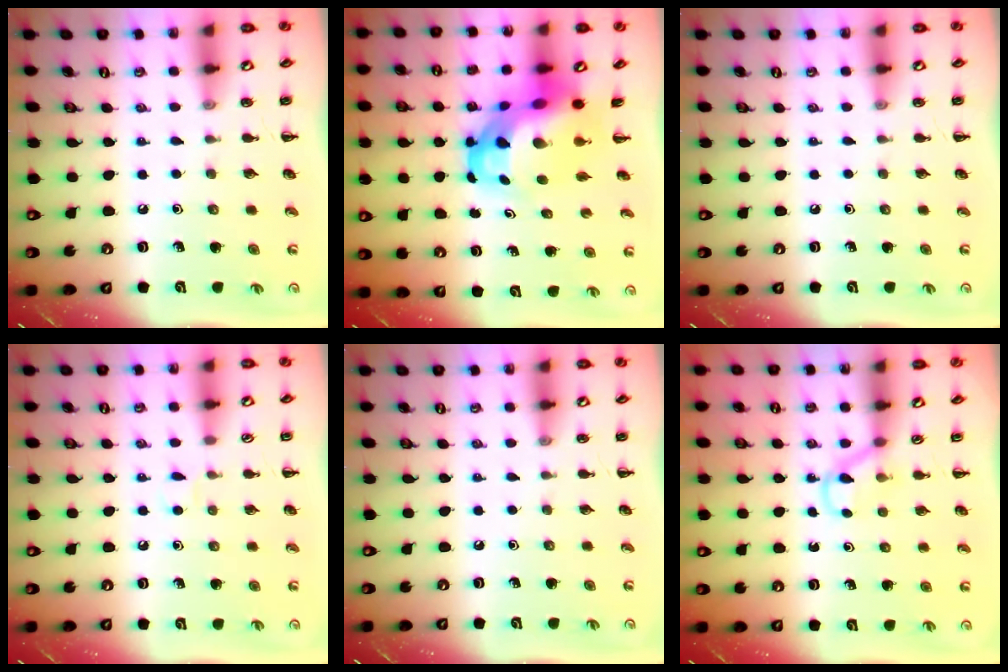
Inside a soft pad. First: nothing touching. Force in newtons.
{"total": 8.5, "press": 8.1, "slide": 2.6}
{"total": 0.0}
{"total": 2.8, "press": 2.7, "slide": 1.0}
{"total": 0.0}
{"total": 3.4, "press": 3.1, "slide": 1.3}